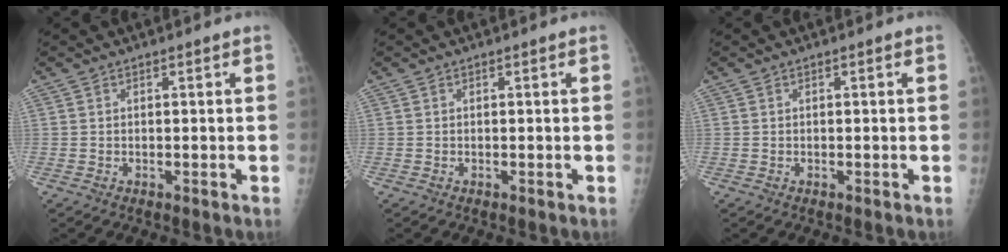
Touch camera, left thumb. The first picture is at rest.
{"total": 0.0}
{"total": 0.0}